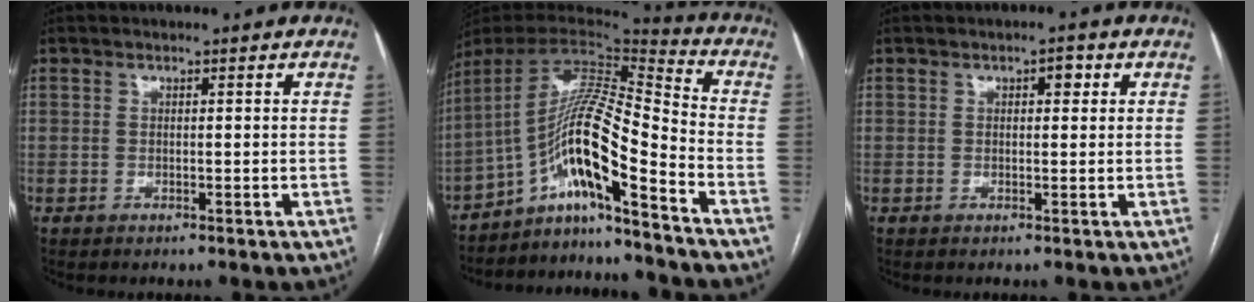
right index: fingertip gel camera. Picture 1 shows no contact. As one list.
[{"total": 14.6, "force": [-8.7, -0.3, 11.7], "torque": [-0.210, 0.019, -0.155]}, {"total": 1.8, "force": [0.7, 0.8, 1.4], "torque": [-0.020, 0.008, 0.009]}]